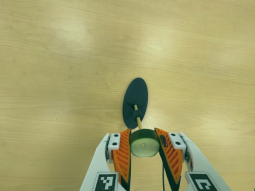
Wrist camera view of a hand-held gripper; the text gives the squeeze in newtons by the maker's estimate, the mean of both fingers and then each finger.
{"total": 11.8, "left": 11.2, "right": 12.3}